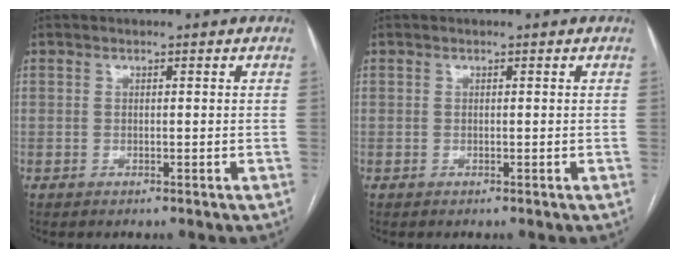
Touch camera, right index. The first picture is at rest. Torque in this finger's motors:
{"motor_torque": [0.00, 0.00, 0.00, 0.00]}